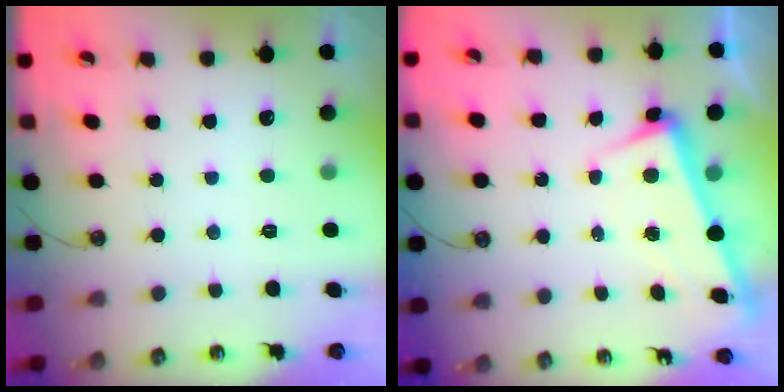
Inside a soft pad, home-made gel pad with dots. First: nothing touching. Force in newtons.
{"total": 3.0, "press": 2.9, "slide": 0.8}